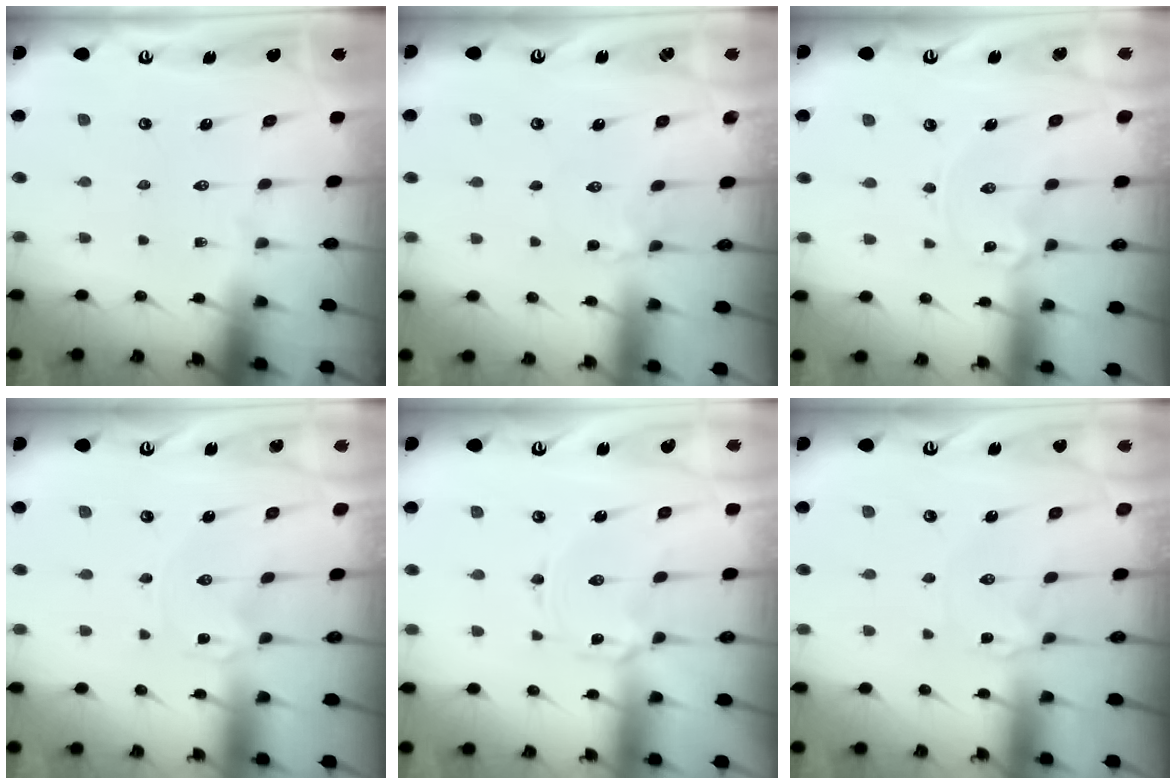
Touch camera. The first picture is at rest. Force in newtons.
{"total": 2.6, "press": 2.5, "slide": 0.5}
{"total": 1.4, "press": 1.3, "slide": 0.1}
{"total": 0.0}
{"total": 2.4, "press": 2.4, "slide": 0.3}
{"total": 2.7, "press": 2.7, "slide": 0.5}